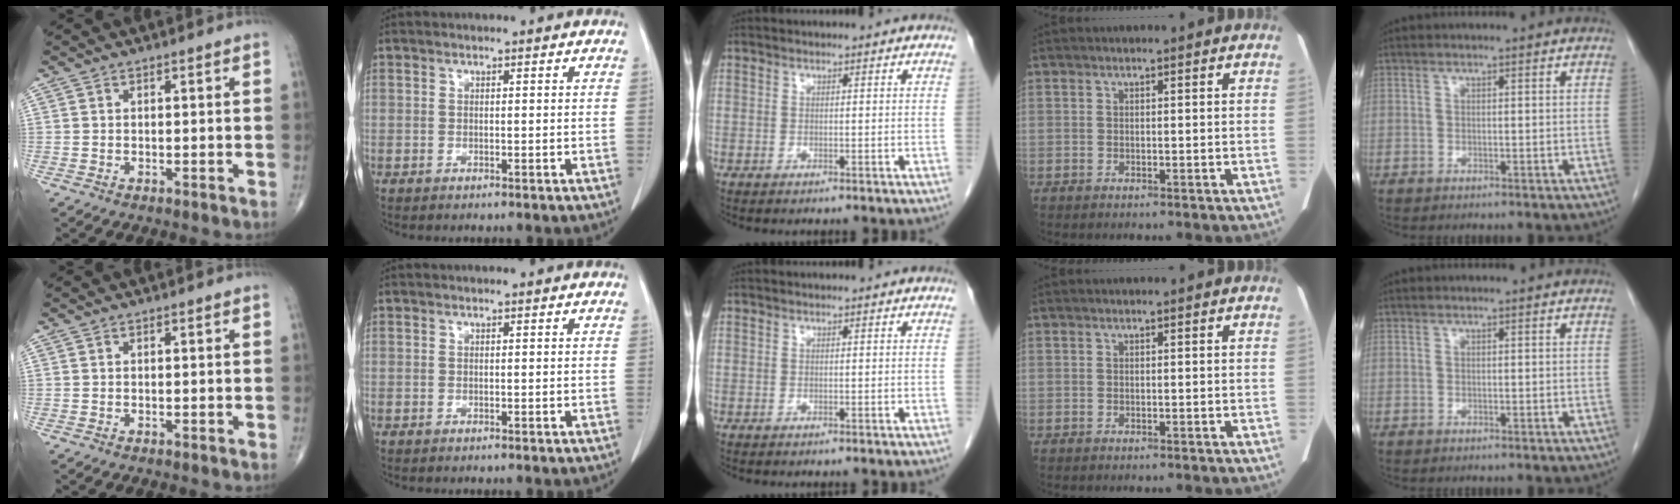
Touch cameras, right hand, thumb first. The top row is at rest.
{}